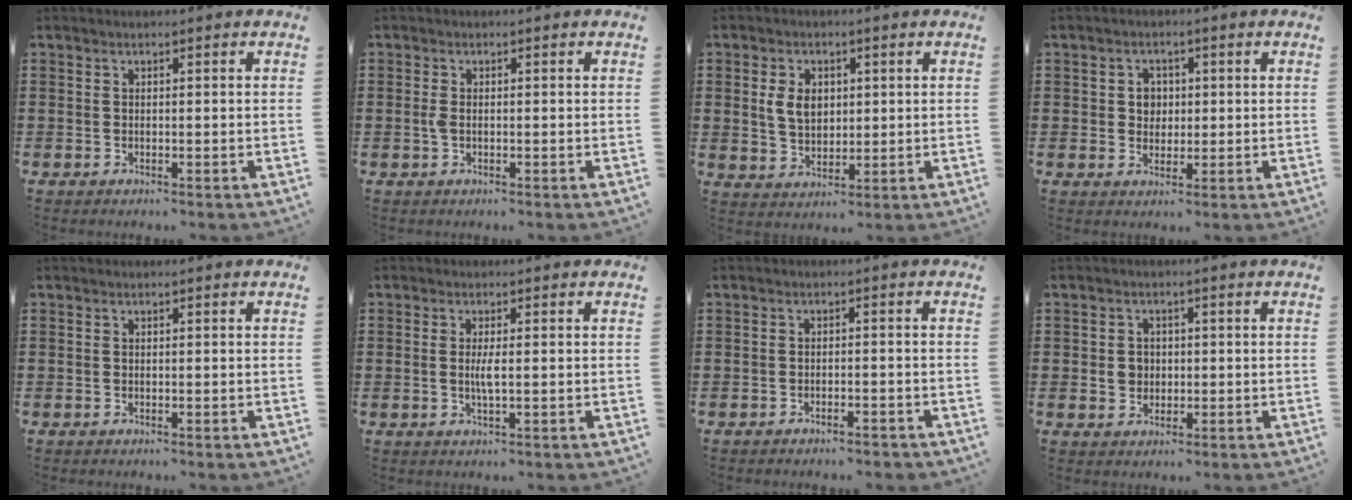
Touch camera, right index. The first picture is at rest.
{"total": 1.4, "force": [-0.2, 0.6, 1.2], "torque": [-0.031, -0.002, -0.007]}
{"total": 5.1, "force": [1.0, 3.5, 3.6], "torque": [-0.079, 0.006, 0.012]}
{"total": 2.8, "force": [0.3, 2.5, 1.2], "torque": [-0.033, 0.010, 0.003]}
{"total": 0.0}
{"total": 2.7, "force": [-0.1, 0.4, 2.6], "torque": [-0.057, -0.007, -0.006]}
{"total": 1.5, "force": [-1.5, 0.1, 0.4], "torque": [-0.012, 0.001, -0.030]}
{"total": 2.7, "force": [-0.1, 2.5, 1.1], "torque": [-0.028, 0.009, -0.004]}